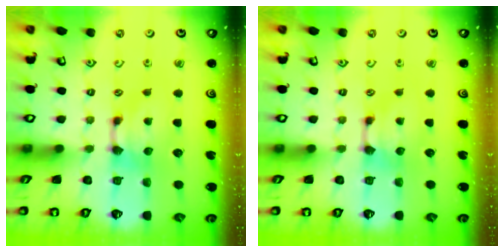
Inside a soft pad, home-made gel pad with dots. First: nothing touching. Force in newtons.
{"total": 0.0}